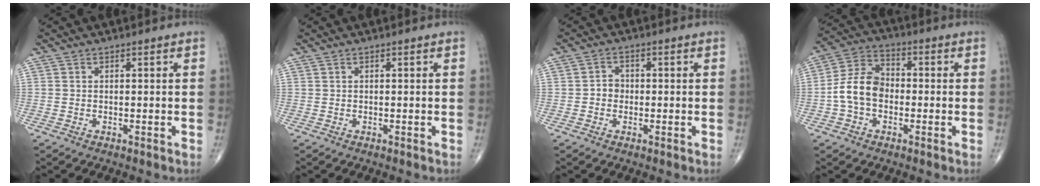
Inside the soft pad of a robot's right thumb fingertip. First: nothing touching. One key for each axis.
{"total": 0.0}
{"total": 2.5, "fx": -0.5, "fy": 2.2, "fz": 1.1, "tx": -0.005, "ty": 0.009, "tz": -0.014}
{"total": 9.7, "fx": -1.6, "fy": 6.9, "fz": 6.5, "tx": -0.115, "ty": 0.035, "tz": -0.043}